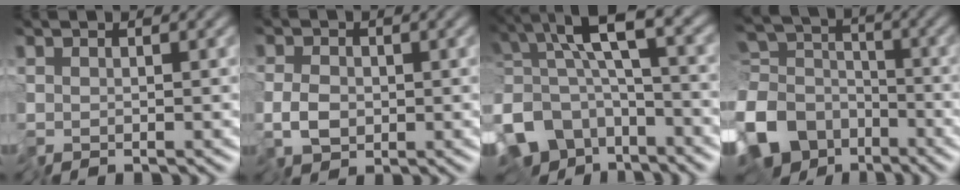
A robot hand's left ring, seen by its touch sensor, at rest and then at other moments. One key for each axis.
{"total": 3.0, "fx": -1.0, "fy": 2.0, "fz": 2.0, "tx": -0.035, "ty": 0.001, "tz": -0.029}
{"total": 11.0, "fx": -6.0, "fy": 5.8, "fz": 7.1, "tx": -0.137, "ty": -0.006, "tz": -0.113}
{"total": 13.4, "fx": -8.0, "fy": 9.3, "fz": 5.5, "tx": -0.153, "ty": -0.026, "tz": -0.139}